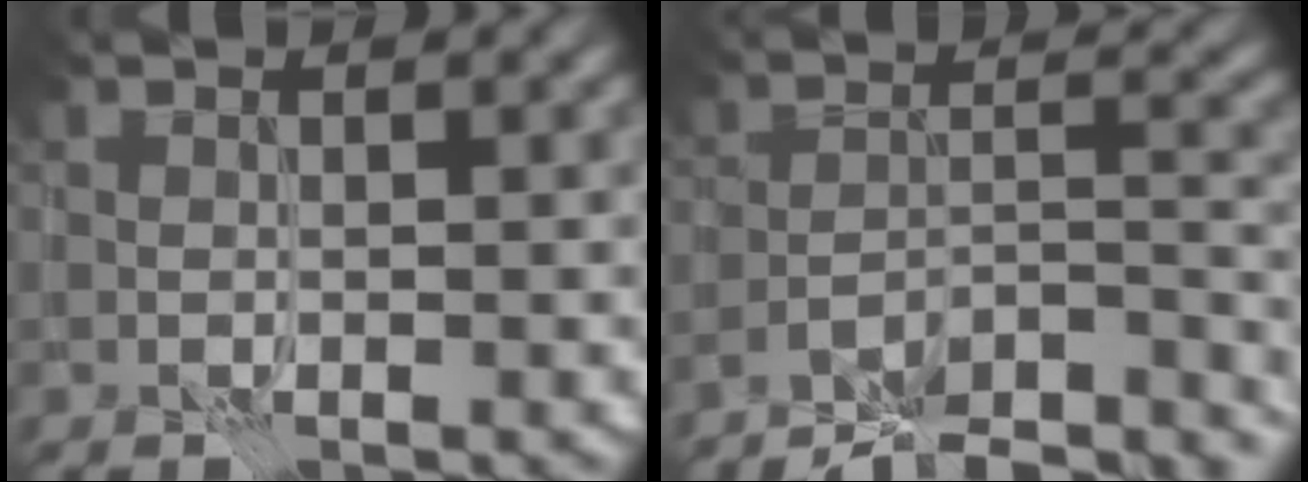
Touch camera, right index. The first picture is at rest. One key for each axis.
{"total": 11.2, "fx": -10.1, "fy": 2.8, "fz": 4.1, "tx": -0.050, "ty": 0.012, "tz": -0.139}